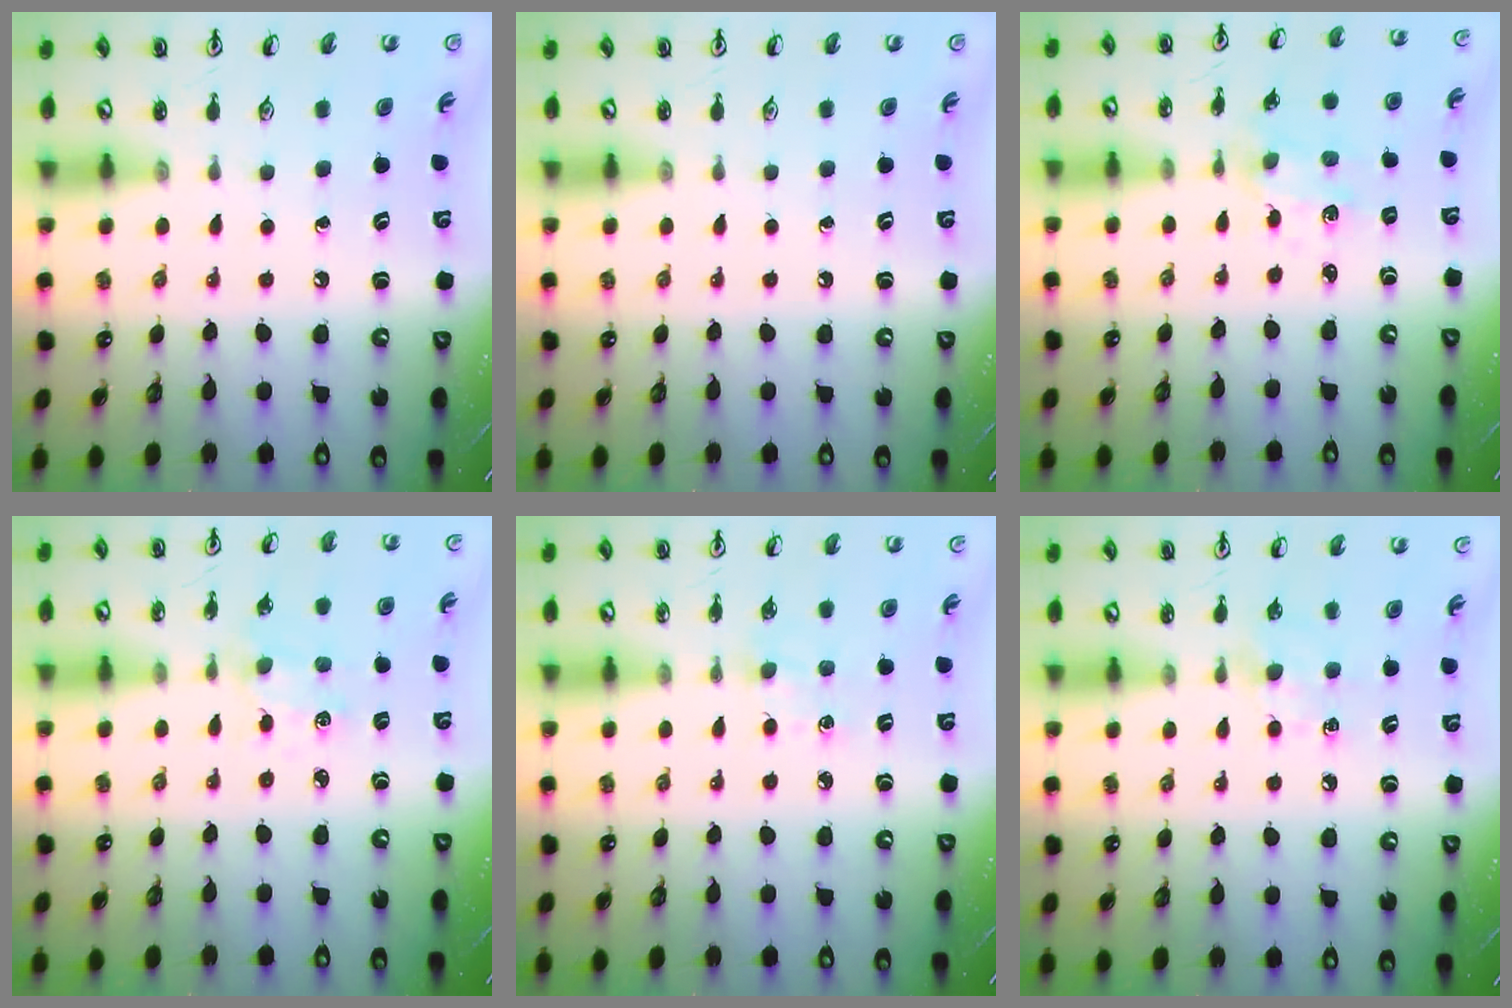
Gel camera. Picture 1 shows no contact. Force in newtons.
{"total": 0.0}
{"total": 1.4, "press": 1.4, "slide": 0.2}
{"total": 1.1, "press": 1.1, "slide": 0.2}
{"total": 3.5, "press": 3.4, "slide": 0.5}
{"total": 6.3, "press": 6.2, "slide": 0.9}